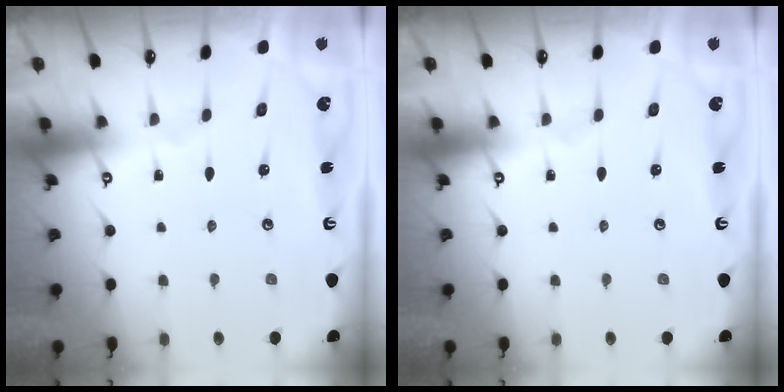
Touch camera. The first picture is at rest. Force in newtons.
{"total": 0.0}